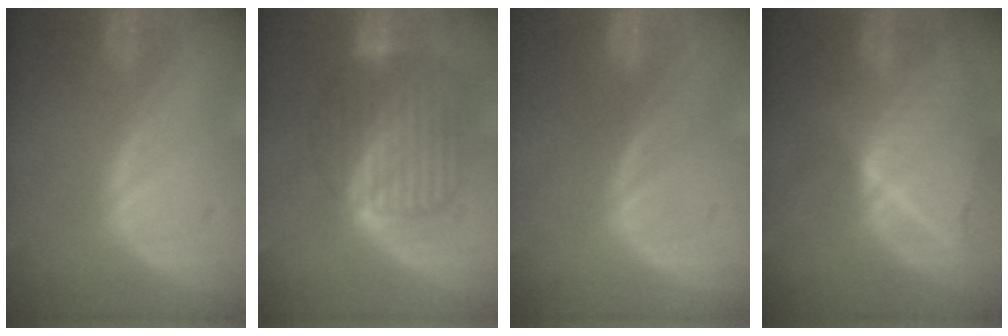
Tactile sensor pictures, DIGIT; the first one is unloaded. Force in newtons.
{"total": 9.7, "press": 9.7, "slide": 1.0}
{"total": 0.0}
{"total": 9.2, "press": 8.3, "slide": 4.0}